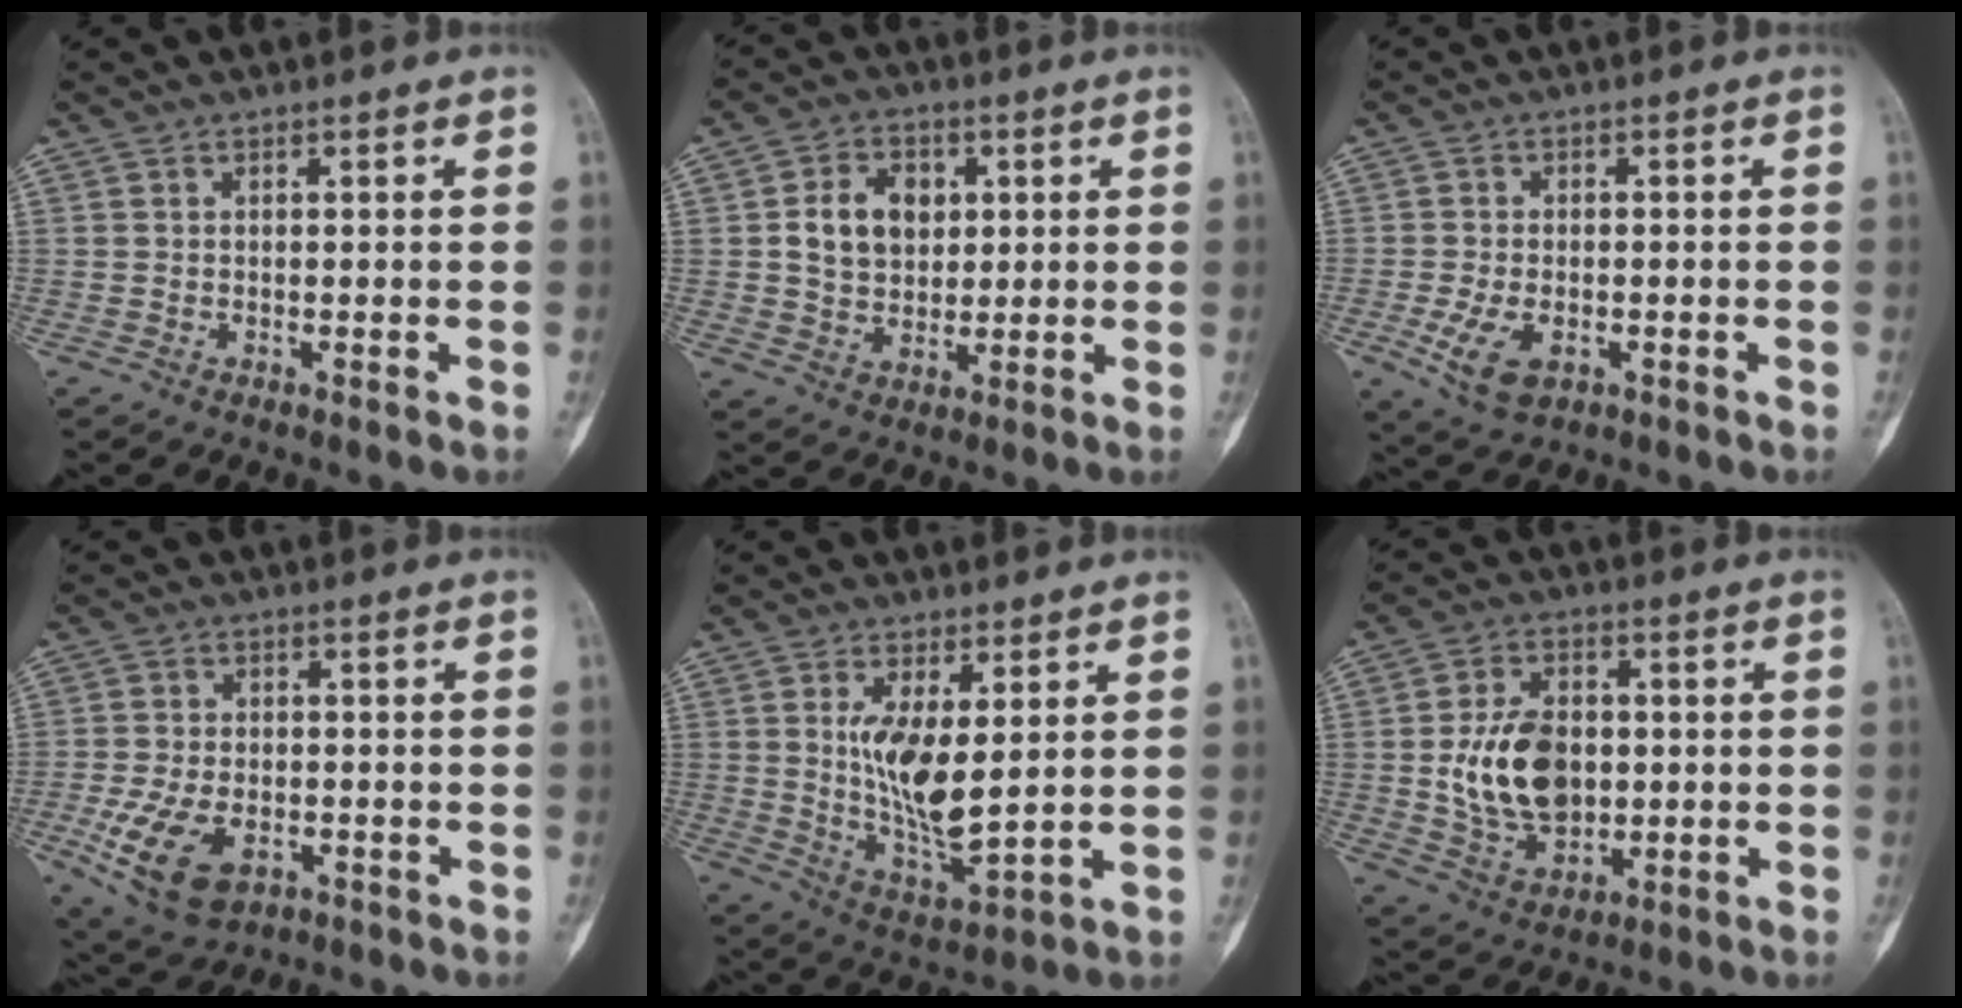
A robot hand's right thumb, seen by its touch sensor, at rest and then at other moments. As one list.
[{"total": 9.4, "force": [1.8, 7.1, 5.9], "torque": [-0.069, -0.004, 0.033]}, {"total": 6.7, "force": [-2.1, 4.0, 5.0], "torque": [-0.096, -0.003, -0.032]}, {"total": 11.3, "force": [-4.0, 6.8, 8.0], "torque": [-0.152, 0.005, -0.061]}, {"total": 11.2, "force": [2.1, 4.3, 10.1], "torque": [-0.176, -0.031, 0.052]}, {"total": 14.0, "force": [0.0, 9.4, 10.3], "torque": [-0.161, 0.000, 0.010]}]